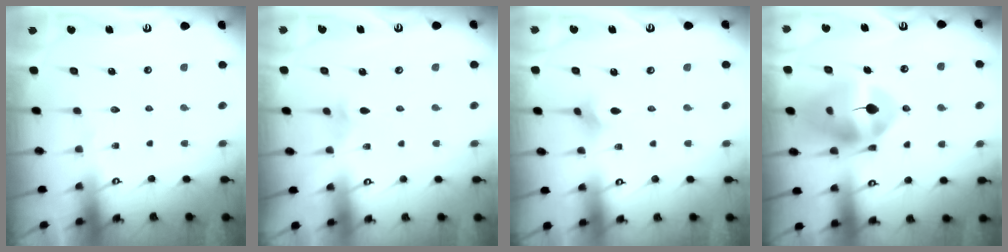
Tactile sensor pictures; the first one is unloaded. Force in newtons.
{"total": 2.3, "press": 2.3, "slide": 0.6}
{"total": 1.8, "press": 1.7, "slide": 0.5}
{"total": 15.2, "press": 15.1, "slide": 2.1}